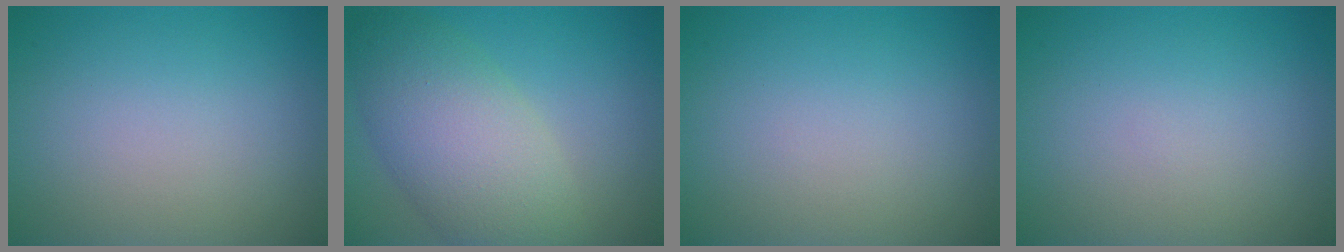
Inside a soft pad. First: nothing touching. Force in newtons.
{"total": 7.6, "press": 7.6, "slide": 0.3}
{"total": 0.0}
{"total": 0.0}